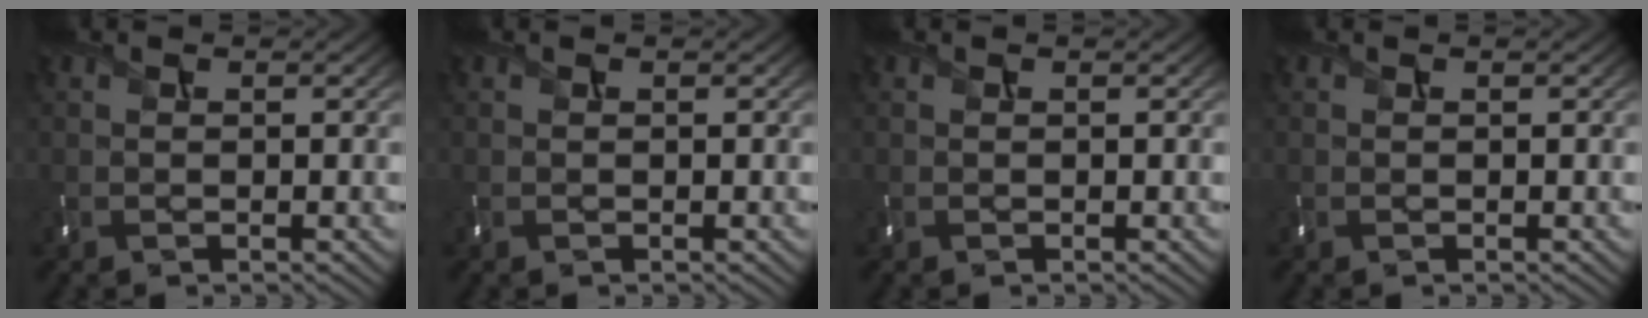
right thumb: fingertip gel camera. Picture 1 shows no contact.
{"total": 0.0}
{"total": 0.0}
{"total": 0.0}